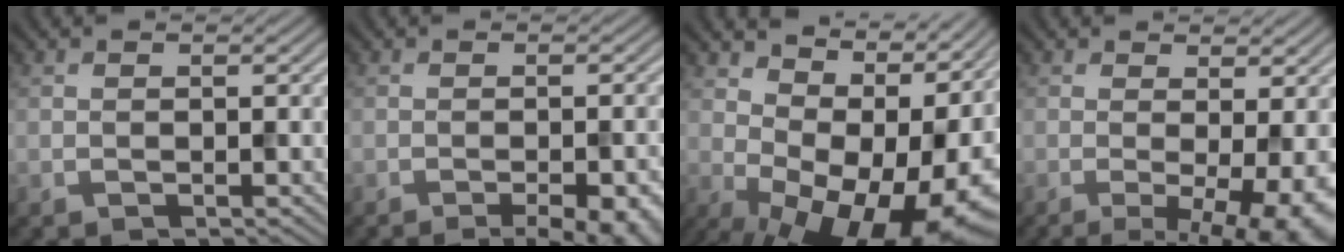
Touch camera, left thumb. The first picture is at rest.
{"total": 6.3, "force": [-3.3, 1.8, 5.1], "torque": [-0.059, 0.002, -0.035]}
{"total": 14.7, "force": [1.8, 8.1, 12.1], "torque": [-0.144, 0.005, 0.052]}
{"total": 8.3, "force": [-1.8, 1.9, 7.9], "torque": [-0.109, -0.010, -0.018]}